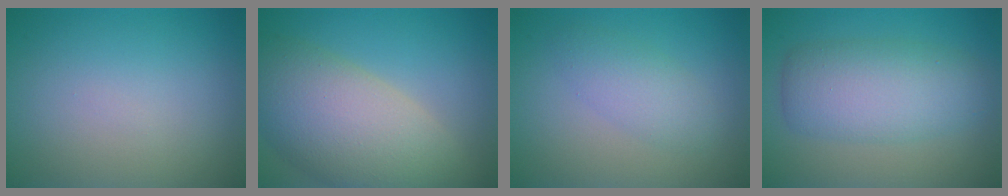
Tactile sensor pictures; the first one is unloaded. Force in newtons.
{"total": 10.2, "press": 10.2, "slide": 0.7}
{"total": 2.7, "press": 2.7, "slide": 0.1}
{"total": 5.8, "press": 5.8, "slide": 0.2}